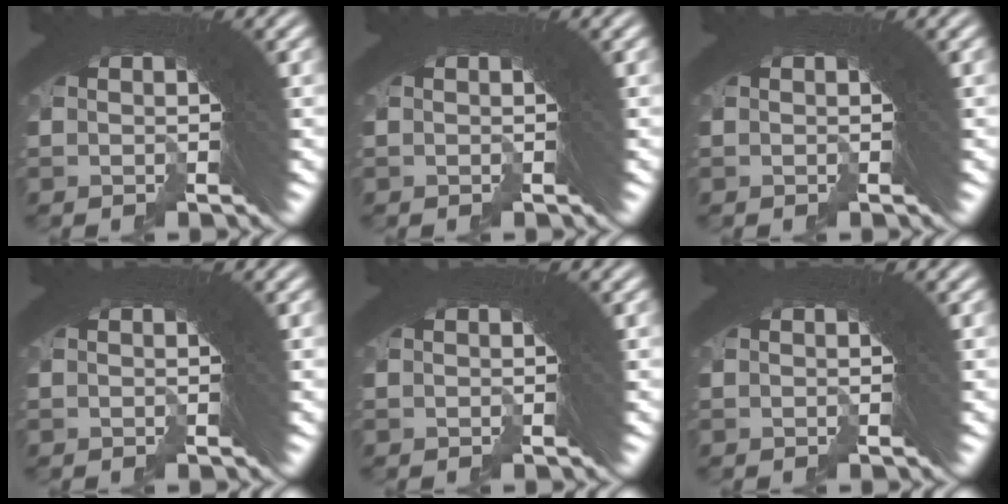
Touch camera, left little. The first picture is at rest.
{"total": 0.0}
{"total": 0.0}
{"total": 0.0}
{"total": 0.0}
{"total": 0.0}